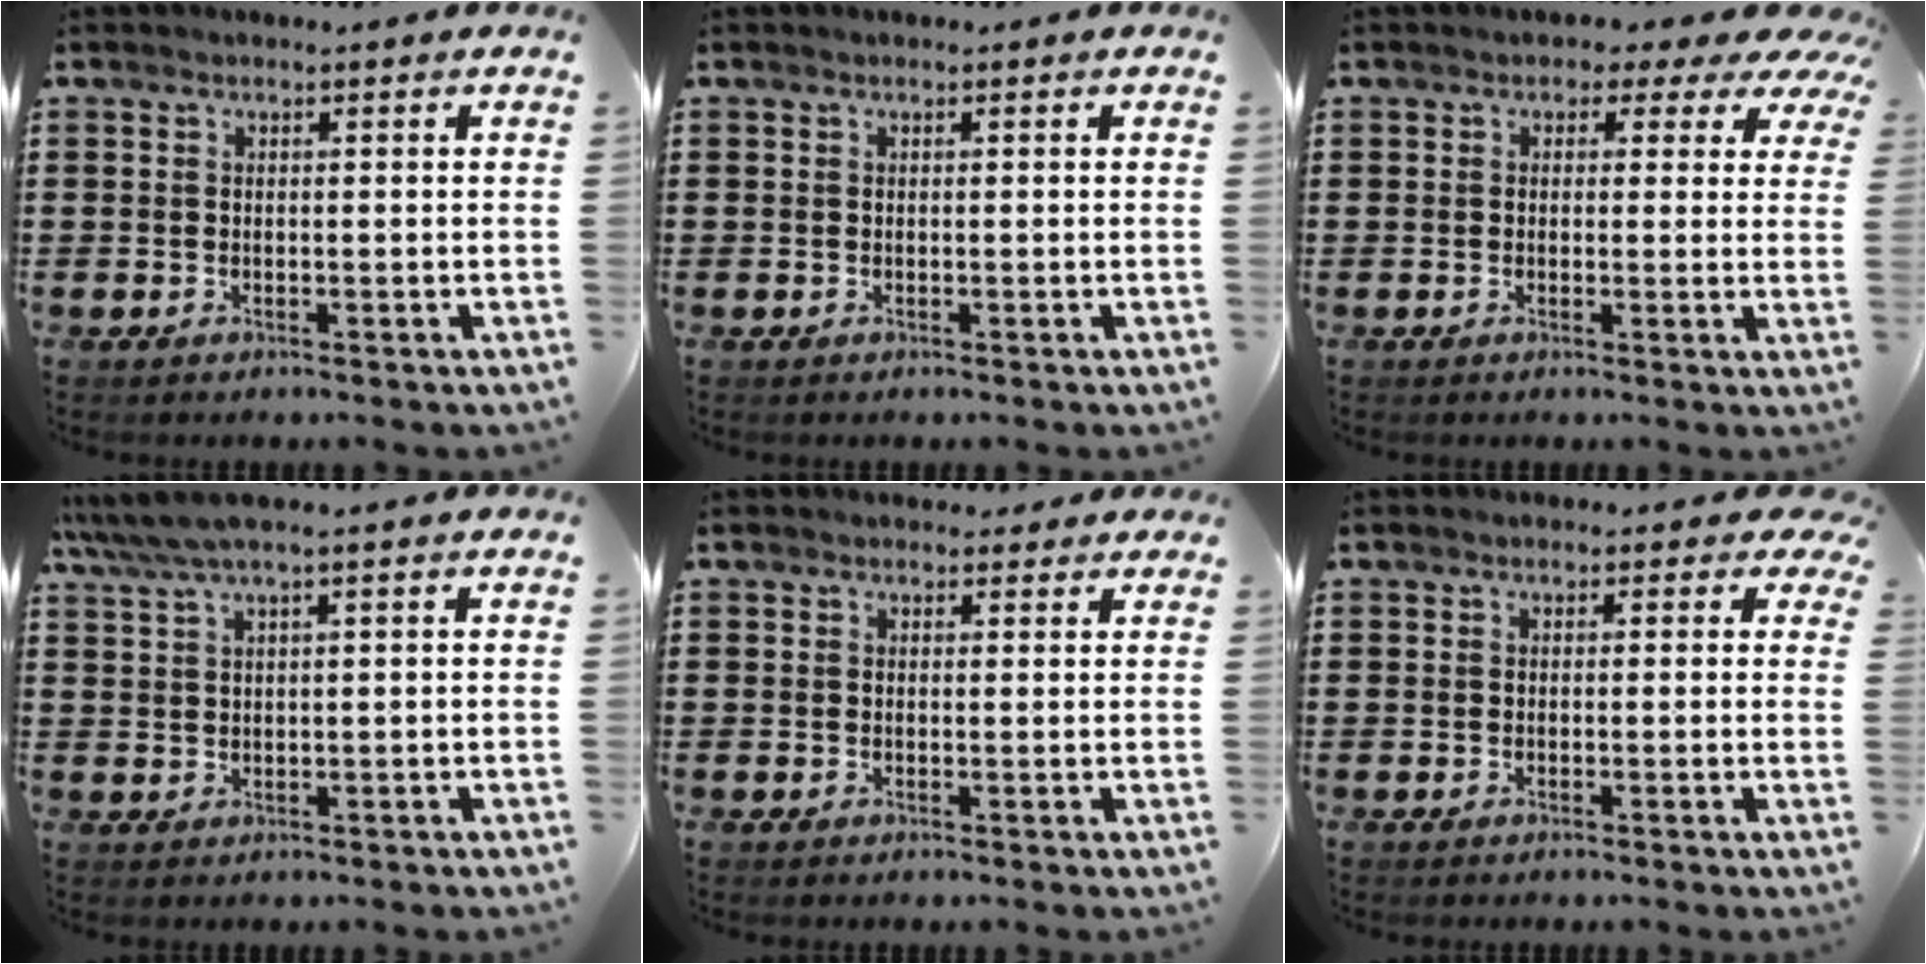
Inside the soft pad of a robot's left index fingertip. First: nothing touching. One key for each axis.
{"total": 0.0}
{"total": 2.5, "fx": 1.1, "fy": 1.9, "fz": 1.3, "tx": -0.021, "ty": -0.002, "tz": 0.011}
{"total": 3.2, "fx": 2.1, "fy": 0.2, "fz": 2.5, "tx": -0.060, "ty": -0.003, "tz": 0.034}
{"total": 1.6, "fx": 1.3, "fy": 0.9, "fz": 0.2, "tx": 0.000, "ty": 0.005, "tz": 0.023}
{"total": 1.2, "fx": 0.4, "fy": 0.9, "fz": 0.6, "tx": -0.001, "ty": 0.003, "tz": 0.002}